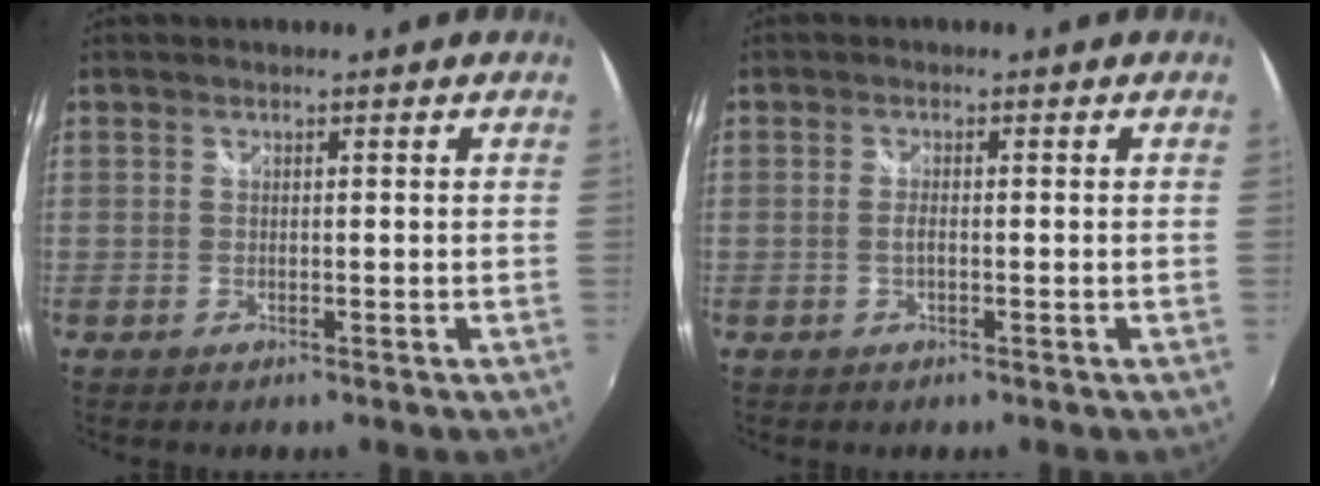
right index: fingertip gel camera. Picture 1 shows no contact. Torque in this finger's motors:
{"motor_torque": [0.12, 0.11, 0.11, 0.00]}